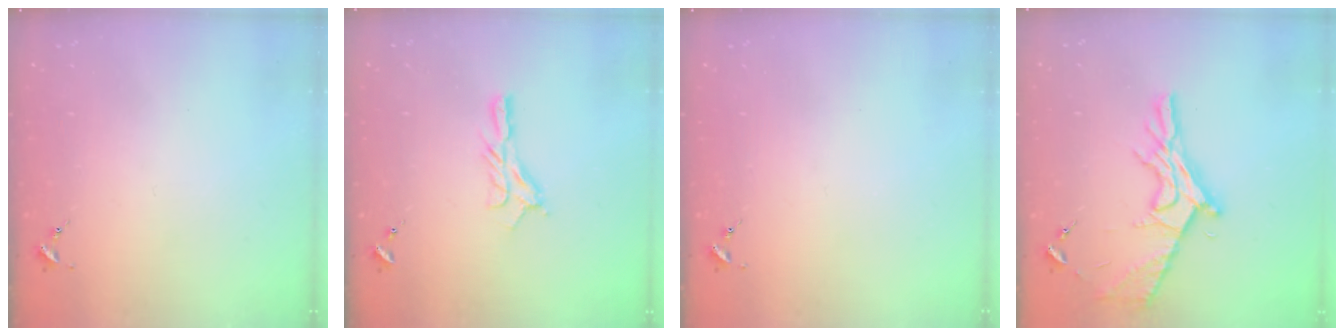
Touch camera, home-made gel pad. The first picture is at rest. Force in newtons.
{"total": 9.5, "press": 9.5, "slide": 0.4}
{"total": 0.0}
{"total": 13.9, "press": 13.9, "slide": 0.7}